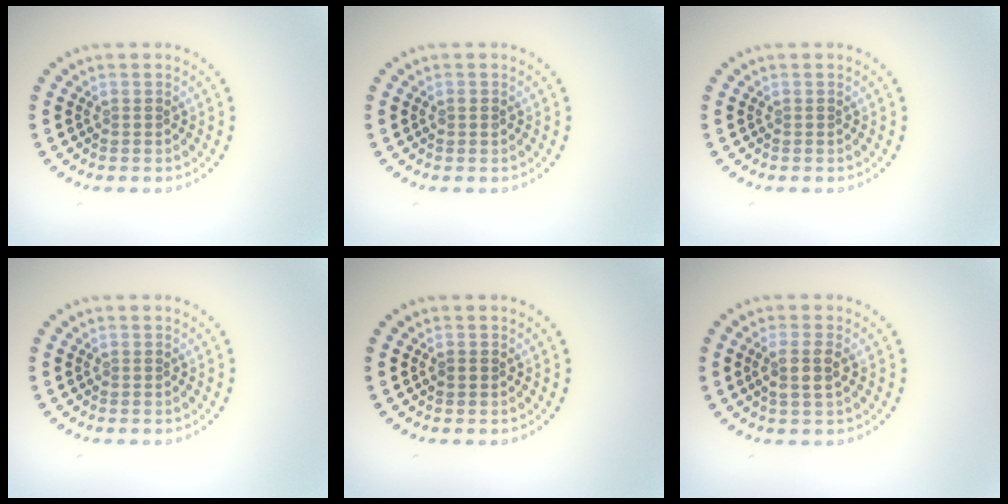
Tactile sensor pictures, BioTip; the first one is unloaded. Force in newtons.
{"total": 0.7, "press": 0.7, "slide": 0.1}
{"total": 0.0}
{"total": 0.0}
{"total": 0.7, "press": 0.6, "slide": 0.1}
{"total": 2.1, "press": 1.9, "slide": 1.0}